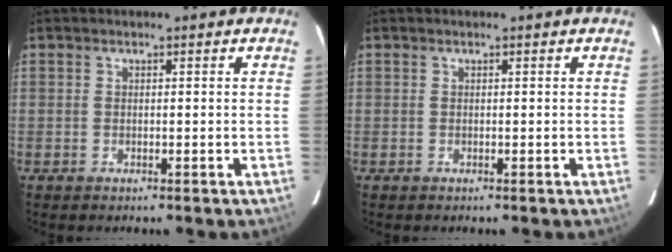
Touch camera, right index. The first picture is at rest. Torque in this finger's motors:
{"motor_torque": [0.02, 0.02, 0.00, 0.00]}